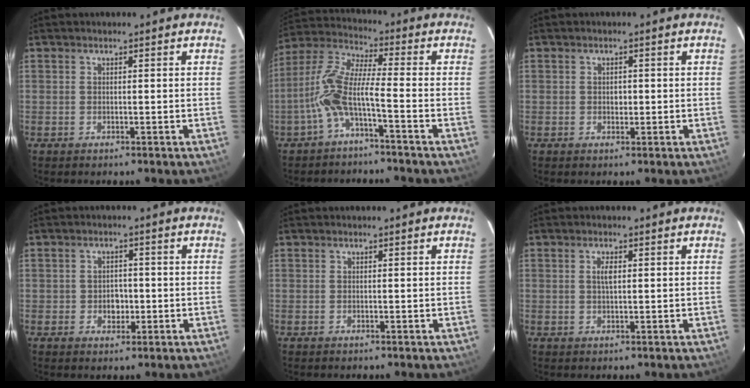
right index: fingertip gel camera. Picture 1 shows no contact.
{"total": 9.0, "force": [-3.6, 1.0, 8.2], "torque": [-0.189, 0.013, -0.075]}
{"total": 1.1, "force": [-0.1, 1.0, 0.5], "torque": [-0.007, 0.002, -0.001]}
{"total": 3.1, "force": [-0.6, 2.7, 1.3], "torque": [-0.026, 0.008, -0.006]}
{"total": 0.0}
{"total": 1.8, "force": [0.4, 0.7, 1.6], "torque": [-0.031, 0.002, 0.007]}